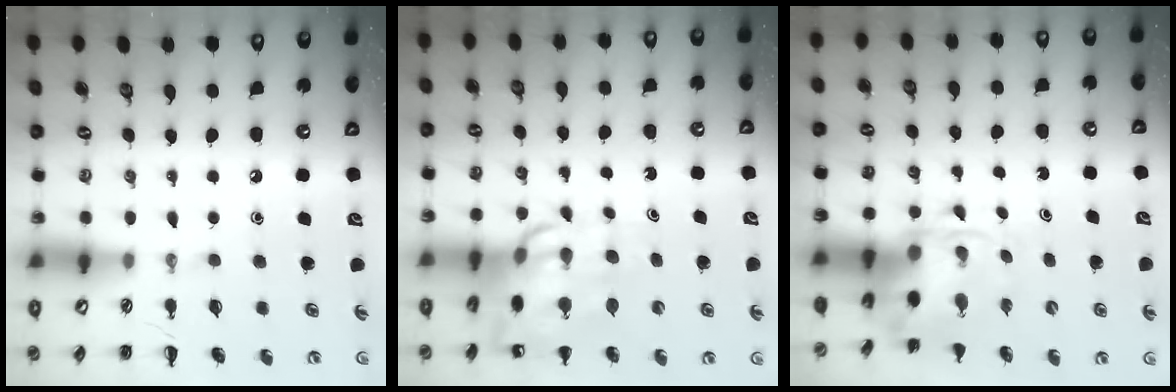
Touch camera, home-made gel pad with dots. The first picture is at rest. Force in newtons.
{"total": 13.5, "press": 12.9, "slide": 3.9}
{"total": 3.8, "press": 3.6, "slide": 0.9}